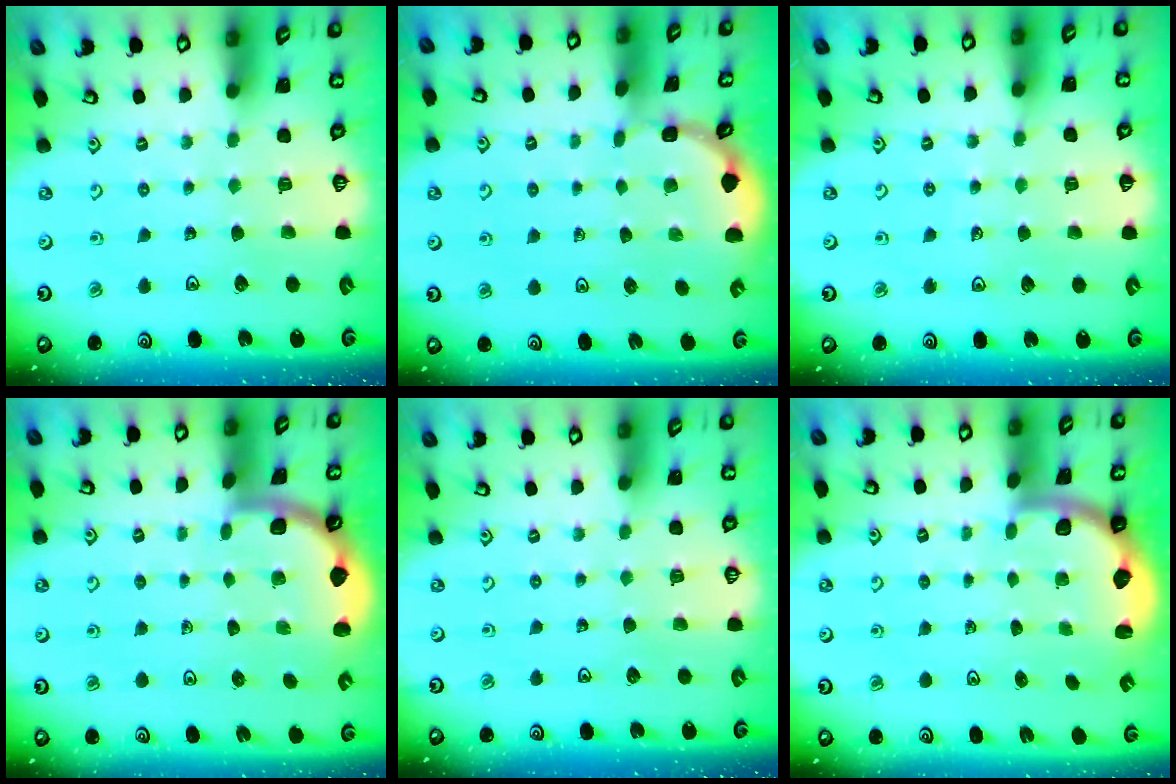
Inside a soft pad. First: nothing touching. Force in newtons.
{"total": 2.4, "press": 2.4, "slide": 0.3}
{"total": 4.9, "press": 4.8, "slide": 0.7}
{"total": 1.9, "press": 1.9, "slide": 0.0}
{"total": 0.0}
{"total": 2.2, "press": 2.0, "slide": 1.1}